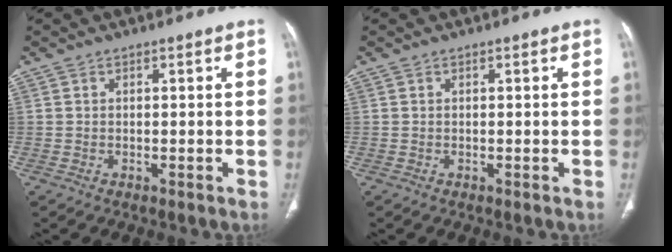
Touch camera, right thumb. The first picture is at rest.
{"total": 0.0}